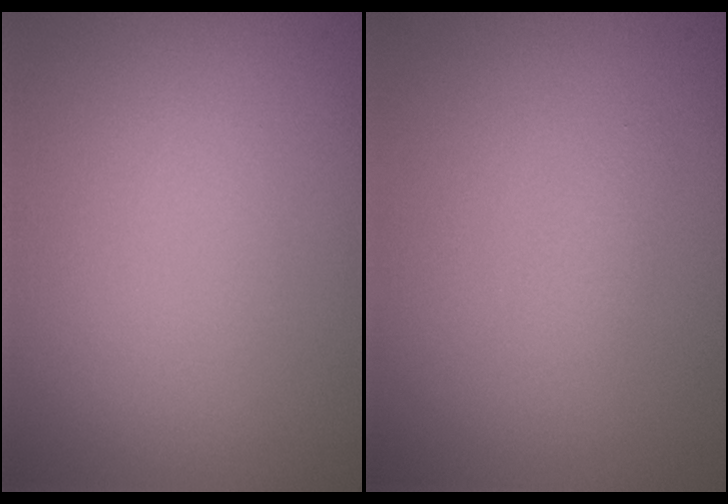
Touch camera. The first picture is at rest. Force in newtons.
{"total": 0.9, "press": 0.9, "slide": 0.0}